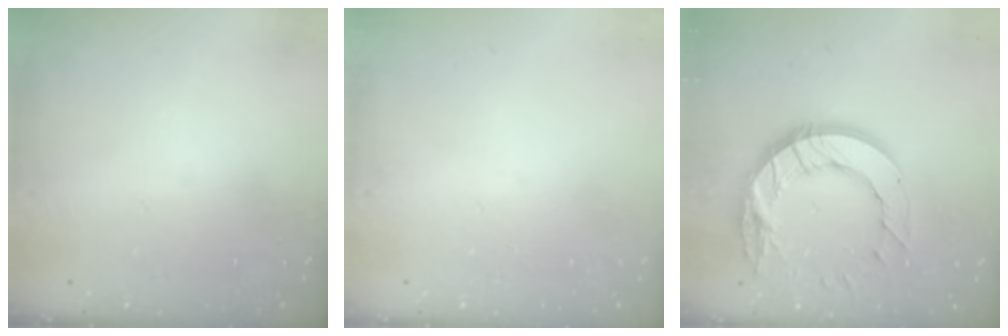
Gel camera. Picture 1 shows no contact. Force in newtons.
{"total": 0.0}
{"total": 15.9, "press": 15.9, "slide": 1.3}